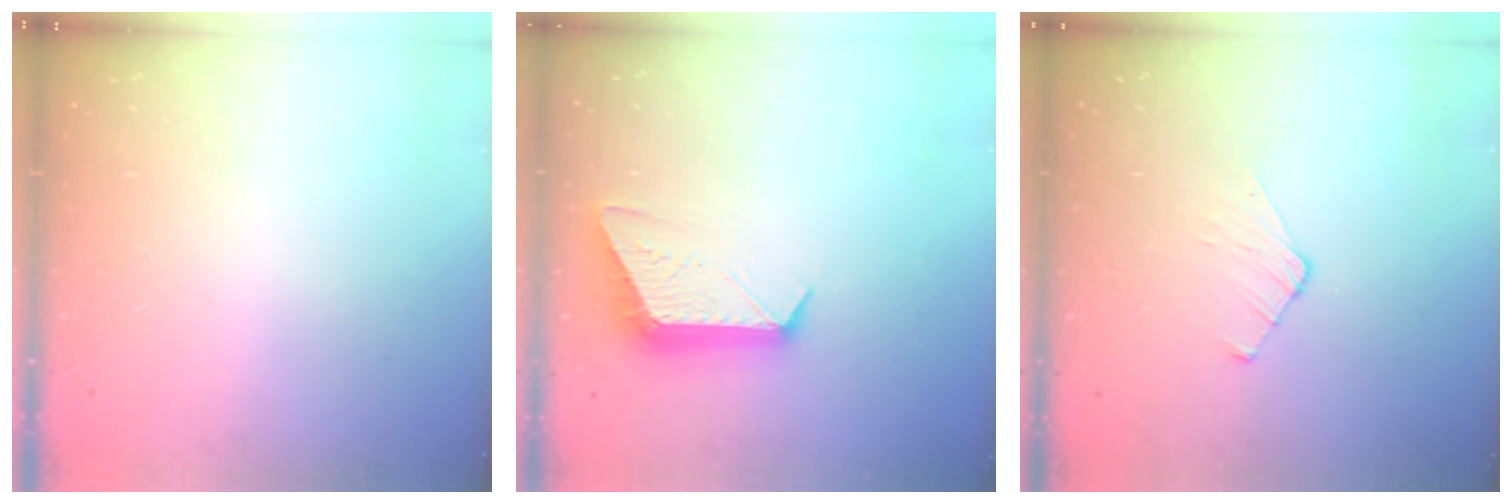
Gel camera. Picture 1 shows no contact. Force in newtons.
{"total": 10.3, "press": 10.3, "slide": 0.4}
{"total": 5.2, "press": 5.2, "slide": 0.5}